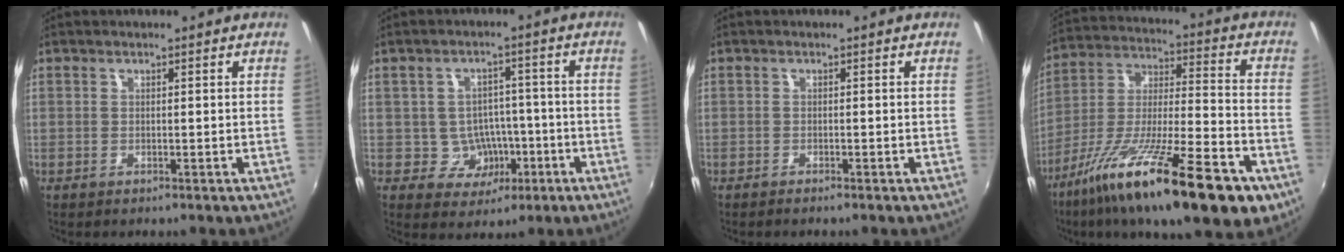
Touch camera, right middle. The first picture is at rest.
{"total": 6.5, "force": [-2.1, 5.9, 1.9], "torque": [-0.045, 0.020, -0.011]}
{"total": 1.4, "force": [-1.2, -0.2, 0.7], "torque": [-0.019, -0.003, -0.025]}
{"total": 26.8, "force": [-15.3, 5.9, 21.3], "torque": [-0.361, -0.055, -0.252]}